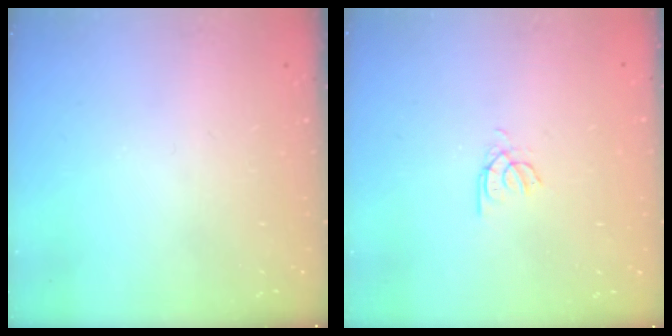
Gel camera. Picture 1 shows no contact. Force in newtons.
{"total": 2.4, "press": 2.3, "slide": 0.4}